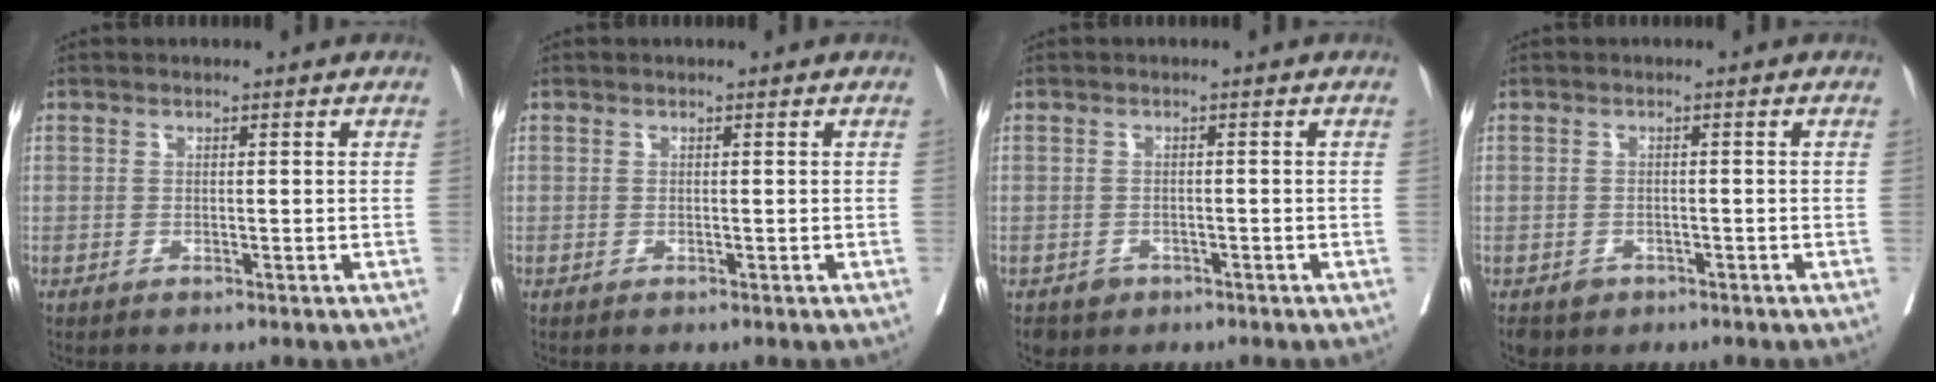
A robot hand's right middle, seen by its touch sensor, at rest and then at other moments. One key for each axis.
{"total": 0.0}
{"total": 2.7, "fx": -1.6, "fy": 2.1, "fz": 0.4, "tx": -0.003, "ty": 0.003, "tz": -0.023}
{"total": 3.1, "fx": -1.9, "fy": 2.4, "fz": 0.6, "tx": -0.007, "ty": 0.001, "tz": -0.028}